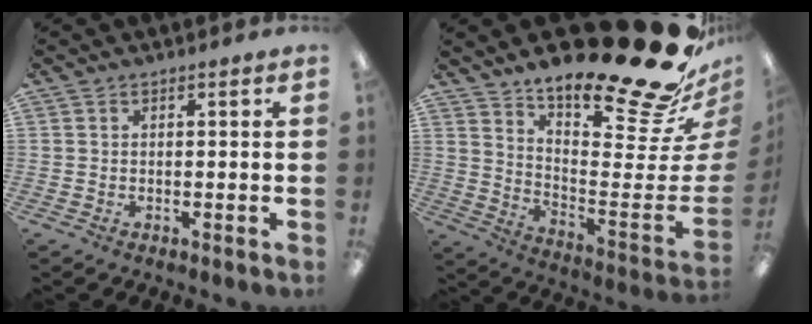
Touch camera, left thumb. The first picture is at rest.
{"total": 23.2, "force": [18.6, 4.5, 13.2], "torque": [-0.142, -0.162, 0.294]}